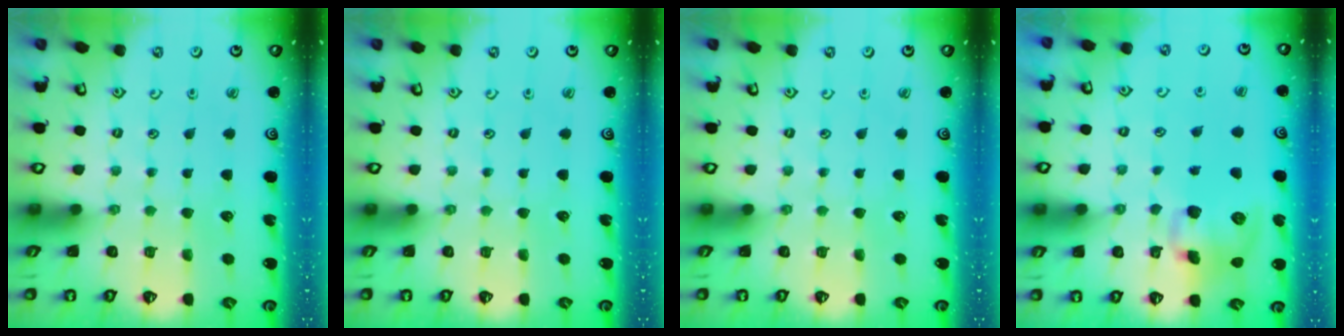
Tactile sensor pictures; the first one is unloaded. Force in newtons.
{"total": 0.0}
{"total": 0.0}
{"total": 11.1, "press": 10.9, "slide": 2.2}